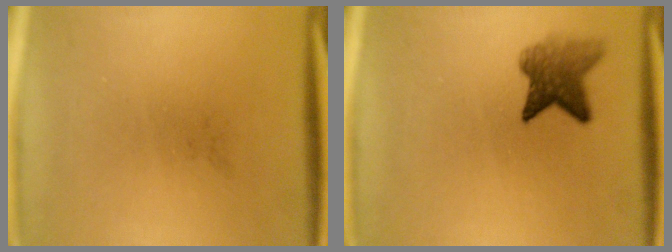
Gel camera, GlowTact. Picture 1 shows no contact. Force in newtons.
{"total": 5.0}